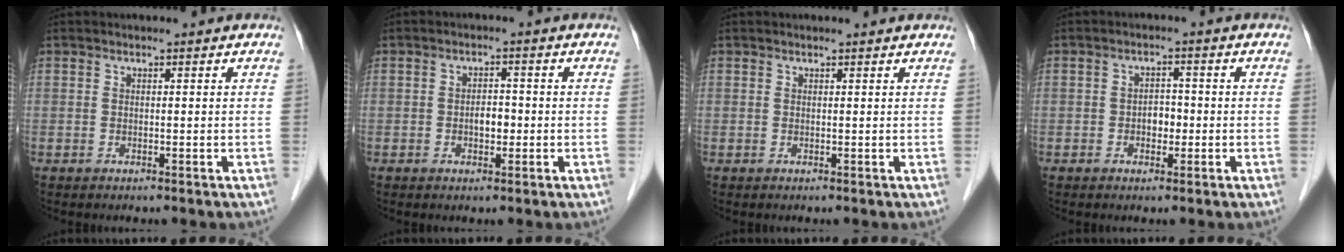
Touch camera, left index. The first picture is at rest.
{"total": 2.4, "force": [-0.6, 1.4, 1.9], "torque": [-0.029, 0.005, -0.007]}
{"total": 1.1, "force": [1.1, 0.0, 0.1], "torque": [-0.011, 0.004, 0.012]}
{"total": 2.5, "force": [-0.6, 1.7, 1.7], "torque": [-0.023, 0.007, -0.010]}